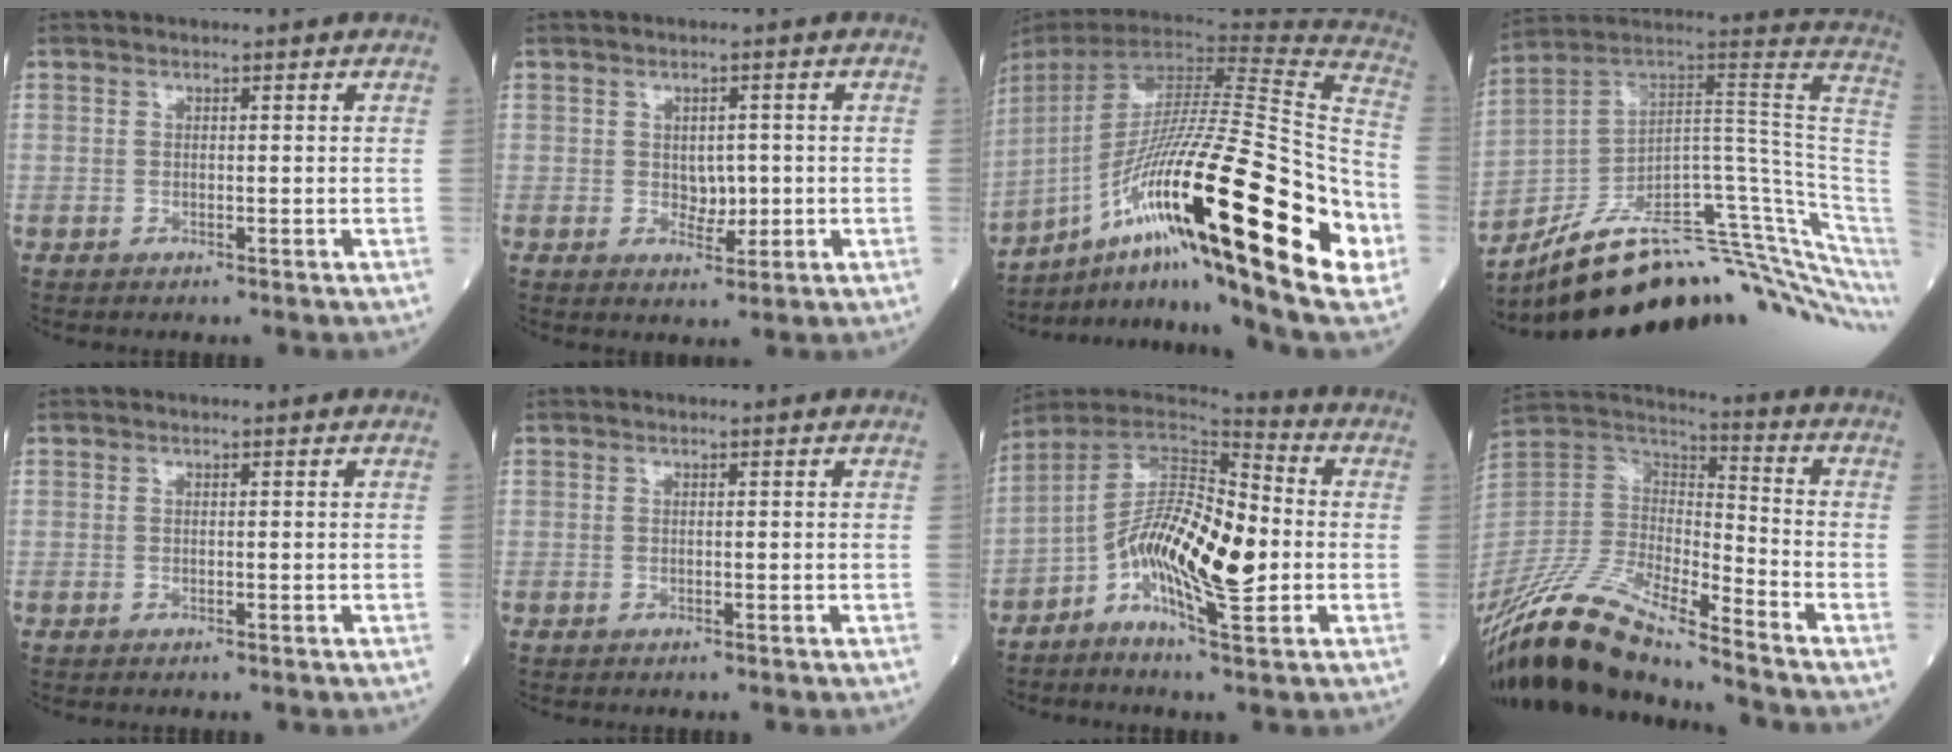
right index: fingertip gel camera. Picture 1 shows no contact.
{"total": 3.0, "force": [-0.2, 2.0, 2.3], "torque": [-0.026, 0.000, 0.003]}
{"total": 38.7, "force": [-11.9, 5.4, 36.5], "torque": [-0.570, -0.030, -0.218]}
{"total": 24.5, "force": [-16.3, 3.3, 18.0], "torque": [-0.128, 0.069, -0.239]}
{"total": 0.0}
{"total": 0.0}
{"total": 14.9, "force": [-2.7, 3.9, 14.1], "torque": [-0.255, 0.018, -0.048]}
{"total": 19.7, "force": [-16.1, 2.9, 11.0], "torque": [-0.241, -0.005, -0.310]}